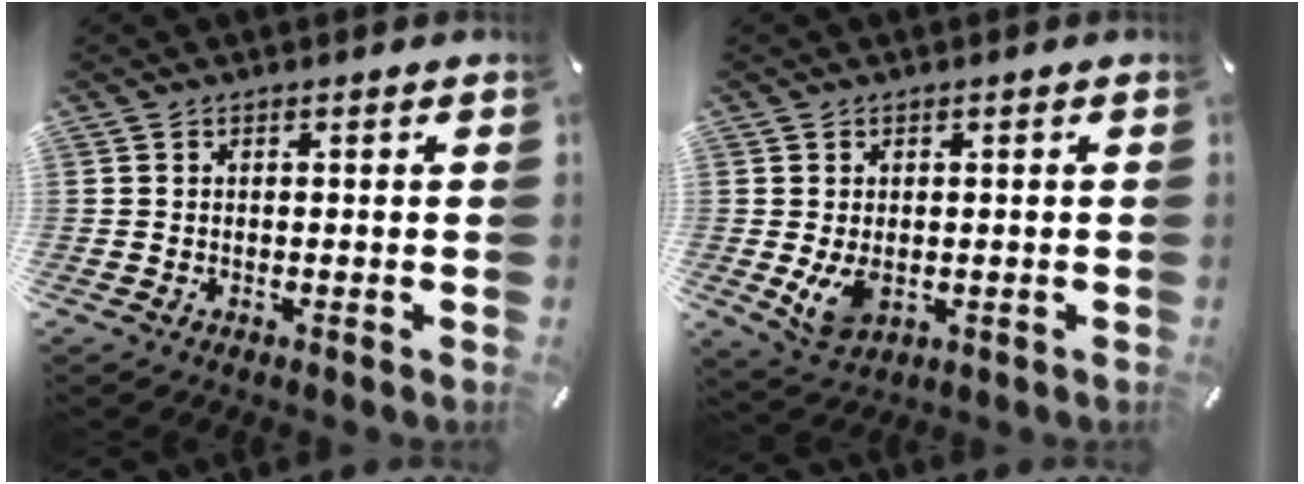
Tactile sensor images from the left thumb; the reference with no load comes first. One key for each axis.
{"total": 5.3, "fx": -0.4, "fy": 3.8, "fz": 3.7, "tx": -0.075, "ty": -0.011, "tz": -0.009}